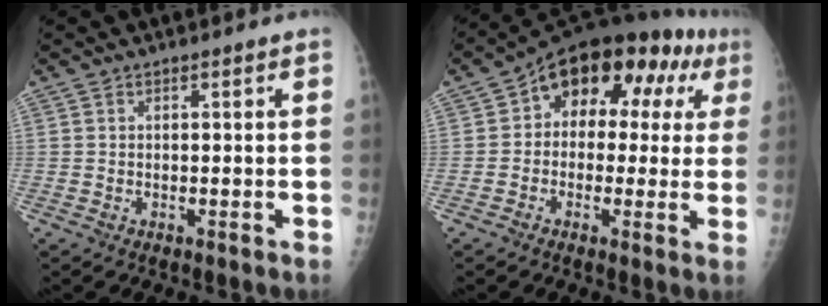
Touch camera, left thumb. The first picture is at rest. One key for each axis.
{"total": 15.7, "fx": 4.5, "fy": 10.0, "fz": 11.2, "tx": -0.094, "ty": 0.032, "tz": 0.049}